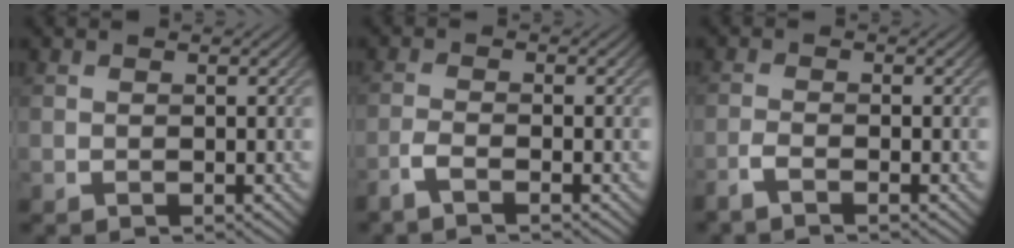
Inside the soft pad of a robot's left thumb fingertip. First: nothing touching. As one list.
[{"total": 2.5, "force": [-1.8, 0.4, 1.8], "torque": [-0.035, -0.002, -0.049]}, {"total": 2.2, "force": [-1.6, 0.3, 1.5], "torque": [-0.029, -0.003, -0.045]}]